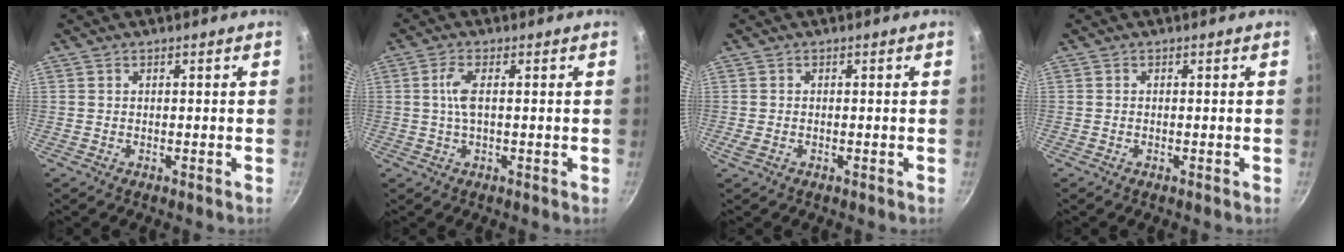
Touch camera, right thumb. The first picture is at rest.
{"total": 3.9, "force": [0.3, 1.1, 3.7], "torque": [-0.086, 0.005, 0.003]}
{"total": 1.3, "force": [-0.4, 0.7, 1.0], "torque": [-0.023, 0.001, -0.008]}
{"total": 0.0}